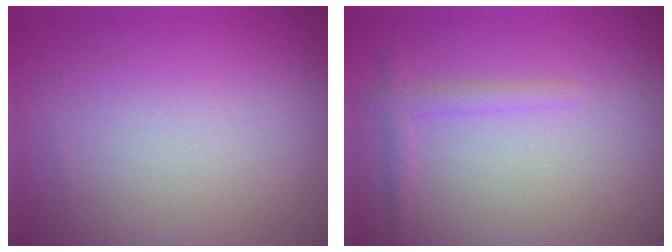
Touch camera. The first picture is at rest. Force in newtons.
{"total": 1.4, "press": 1.4, "slide": 0.1}